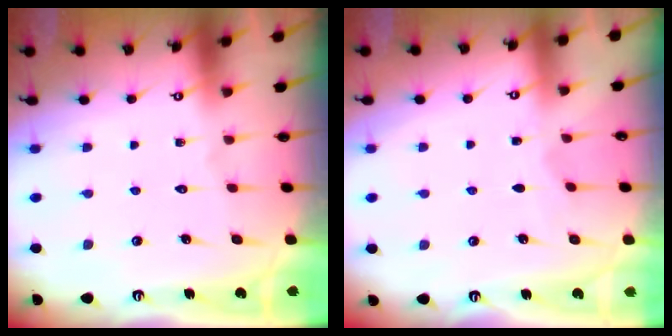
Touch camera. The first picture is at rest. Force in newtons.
{"total": 2.1, "press": 2.1, "slide": 0.4}